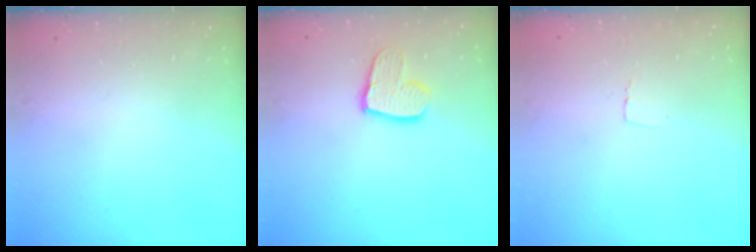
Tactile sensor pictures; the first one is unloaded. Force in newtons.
{"total": 11.4, "press": 11.4, "slide": 1.0}
{"total": 2.3, "press": 2.3, "slide": 0.1}